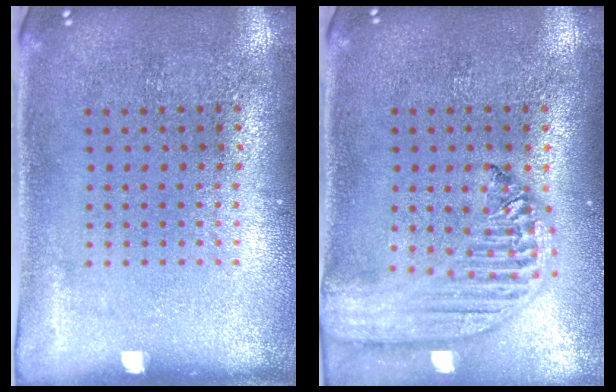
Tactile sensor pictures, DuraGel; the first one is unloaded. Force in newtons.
{"total": 2.5, "press": 2.1, "slide": 1.4}